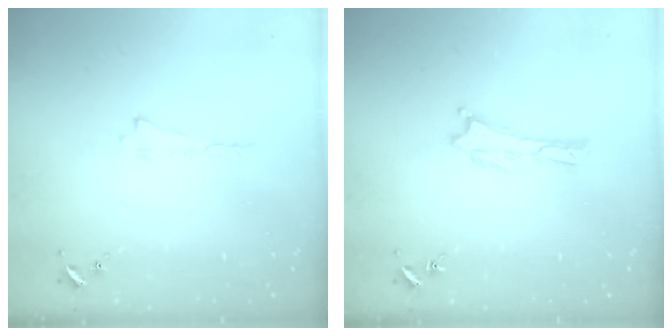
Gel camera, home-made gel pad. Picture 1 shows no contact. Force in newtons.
{"total": 0.0}